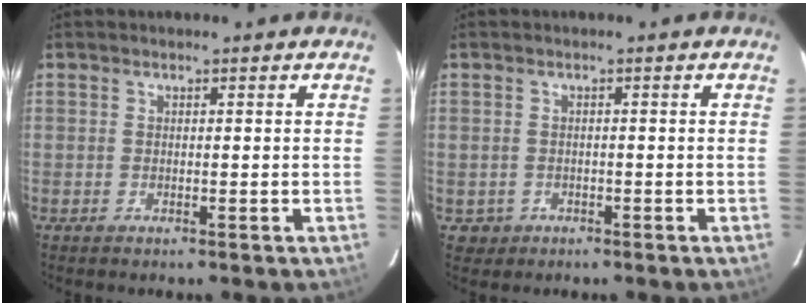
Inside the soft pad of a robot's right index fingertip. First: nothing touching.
{"total": 2.1, "force": [-0.7, 2.0, 0.0], "torque": [0.003, 0.008, -0.007]}